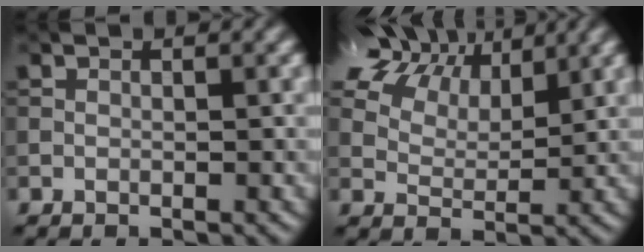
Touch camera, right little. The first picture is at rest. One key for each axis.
{"total": 9.2, "fx": 6.4, "fy": 4.4, "fz": 4.9, "tx": -0.143, "ty": 0.023, "tz": 0.122}